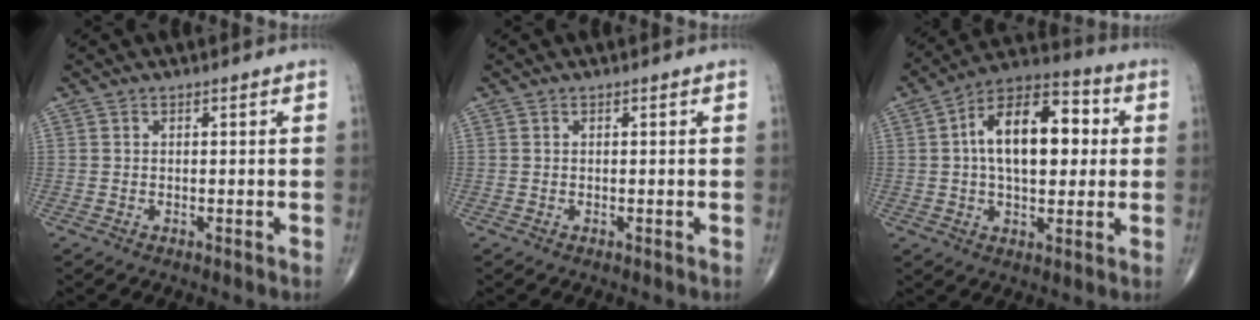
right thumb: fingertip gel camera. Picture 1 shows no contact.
{"total": 0.0}
{"total": 17.3, "force": [2.5, 9.3, 14.4], "torque": [-0.211, 0.026, 0.032]}